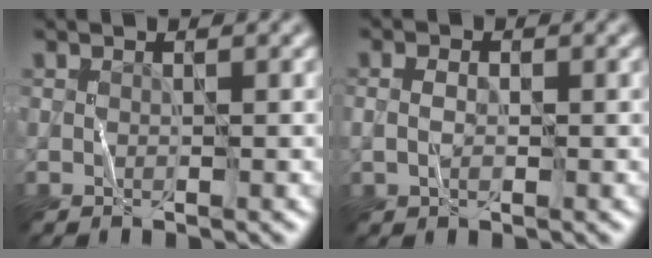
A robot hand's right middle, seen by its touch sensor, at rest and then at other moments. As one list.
[{"total": 1.5, "force": [0.0, 0.9, 1.2], "torque": [-0.024, 0.003, -0.004]}]